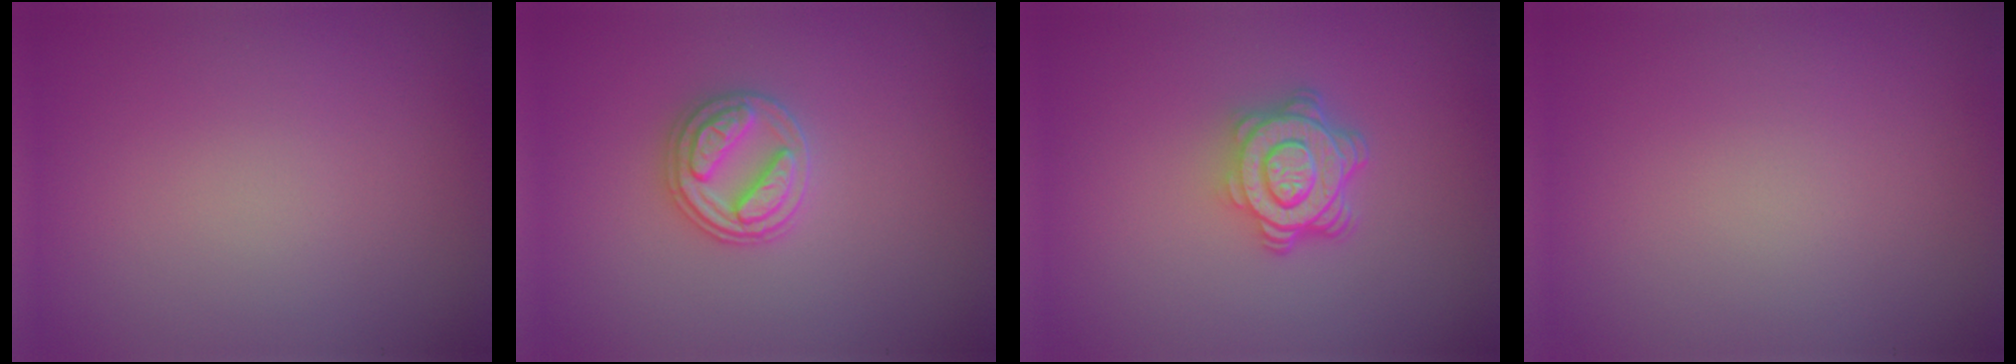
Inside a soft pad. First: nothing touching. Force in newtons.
{"total": 2.9, "press": 2.8, "slide": 0.4}
{"total": 4.8, "press": 3.7, "slide": 3.1}
{"total": 0.0}